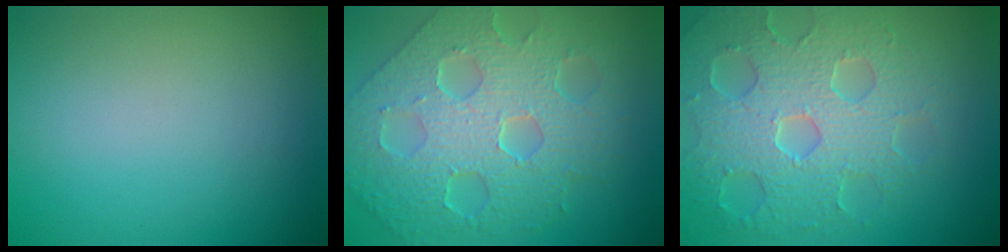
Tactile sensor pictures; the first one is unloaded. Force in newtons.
{"total": 9.3, "press": 6.5, "slide": 6.6}
{"total": 7.8, "press": 6.0, "slide": 5.1}